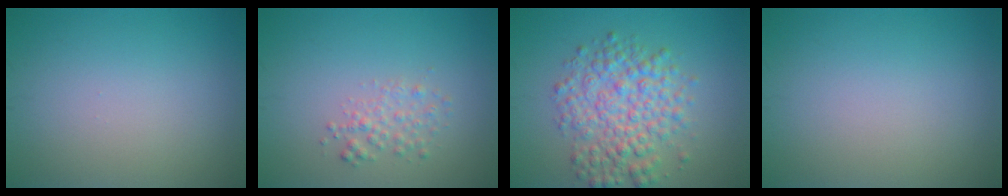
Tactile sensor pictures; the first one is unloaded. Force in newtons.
{"total": 1.7, "press": 1.7, "slide": 0.1}
{"total": 5.8, "press": 5.8, "slide": 0.1}
{"total": 0.0}